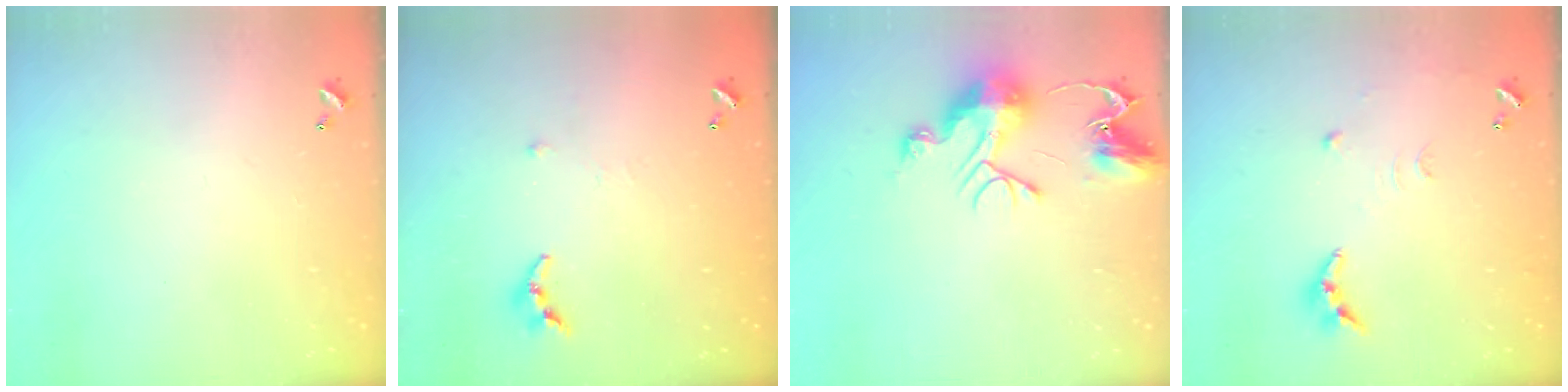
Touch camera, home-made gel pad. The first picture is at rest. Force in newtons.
{"total": 5.8, "press": 5.8, "slide": 0.1}
{"total": 12.0, "press": 12.0, "slide": 1.1}
{"total": 9.0, "press": 9.0, "slide": 0.5}